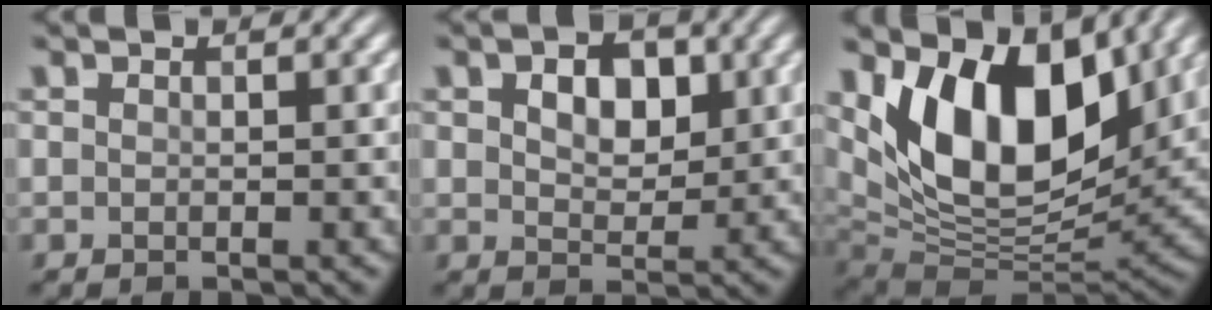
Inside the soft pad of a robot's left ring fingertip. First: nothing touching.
{"total": 4.6, "force": [1.5, 2.9, 3.3], "torque": [-0.048, 0.002, 0.018]}
{"total": 12.6, "force": [5.2, 6.9, 9.2], "torque": [-0.153, -0.003, 0.086]}